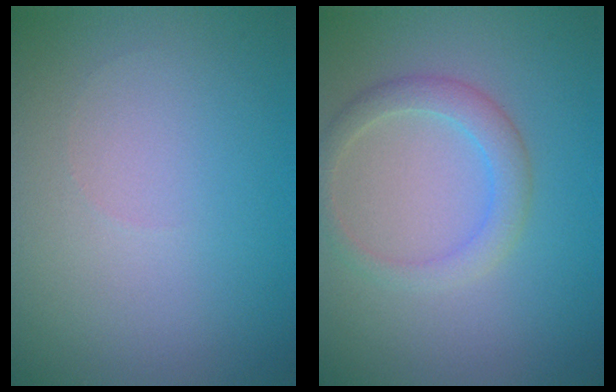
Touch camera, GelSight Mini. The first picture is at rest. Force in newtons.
{"total": 2.6, "press": 2.6, "slide": 0.3}